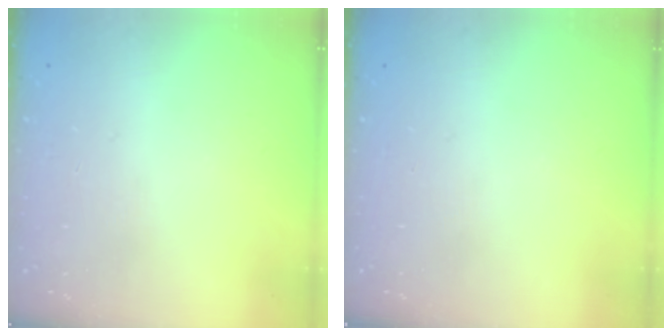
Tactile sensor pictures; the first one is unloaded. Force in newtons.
{"total": 0.0}